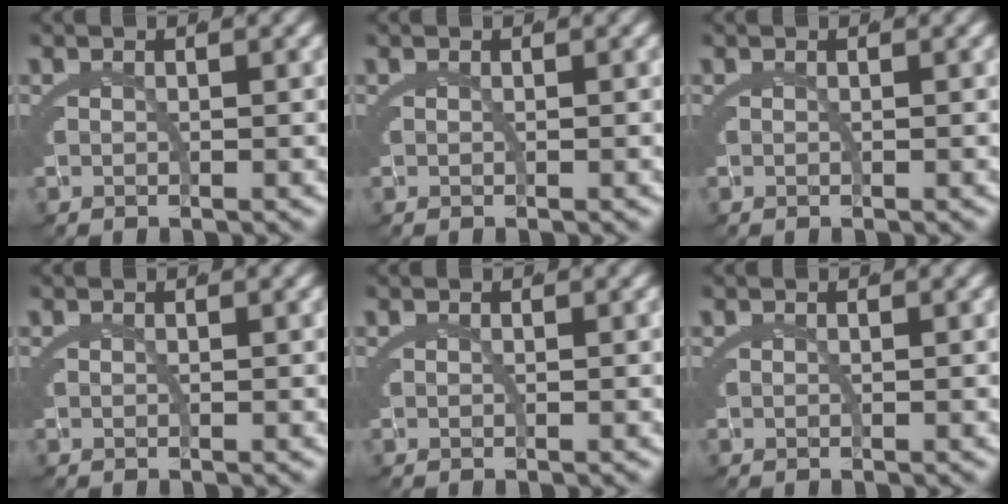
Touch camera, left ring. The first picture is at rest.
{"total": 0.0}
{"total": 0.0}
{"total": 0.0}
{"total": 0.0}
{"total": 0.0}